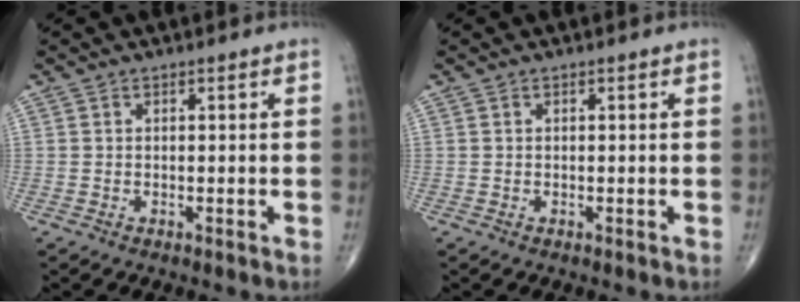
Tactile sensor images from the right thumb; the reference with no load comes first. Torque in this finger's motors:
{"motor_torque": [0.06, 0.06, -0.02, -0.01, 0.01]}